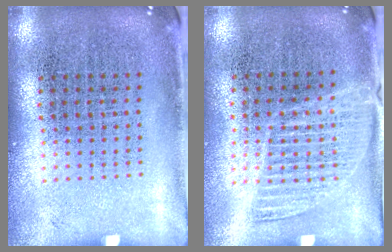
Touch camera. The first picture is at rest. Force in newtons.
{"total": 1.3, "press": 1.2, "slide": 0.7}